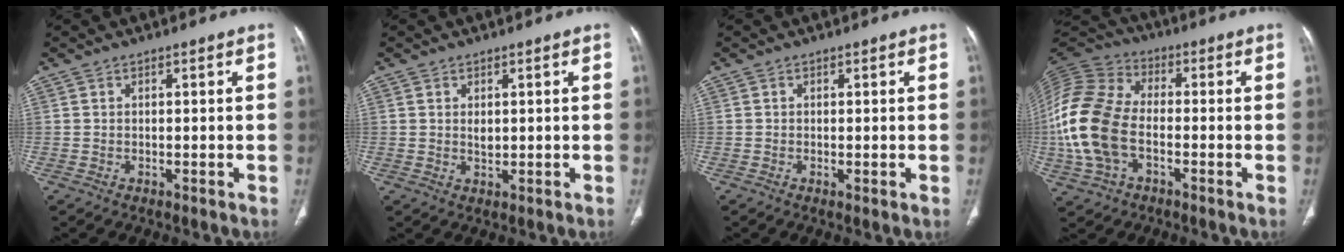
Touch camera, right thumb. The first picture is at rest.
{"total": 1.6, "force": [0.4, 0.9, 1.2], "torque": [-0.019, -0.005, 0.011]}
{"total": 0.9, "force": [-0.1, 0.2, 0.9], "torque": [-0.019, -0.005, -0.002]}
{"total": 17.9, "force": [-3.2, 11.4, 13.4], "torque": [-0.299, 0.023, -0.063]}